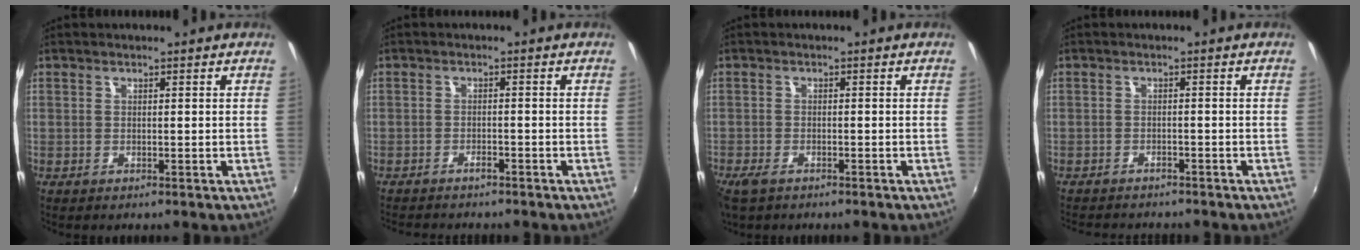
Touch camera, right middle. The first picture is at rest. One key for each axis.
{"total": 4.0, "fx": -3.6, "fy": 0.9, "fz": 1.4, "tx": -0.044, "ty": -0.008, "tz": -0.057}
{"total": 4.0, "fx": -2.9, "fy": 1.6, "fz": 2.2, "tx": -0.056, "ty": -0.013, "tz": -0.054}
{"total": 6.0, "fx": -5.5, "fy": 1.4, "fz": 1.9, "tx": -0.050, "ty": -0.012, "tz": -0.080}